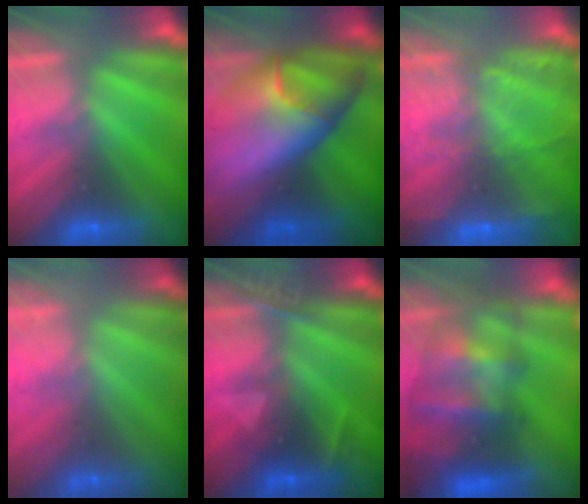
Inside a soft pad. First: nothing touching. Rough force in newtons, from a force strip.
{"total": 9.6}
{"total": 8.1}
{"total": 1.7}
{"total": 2.5}
{"total": 7.3}